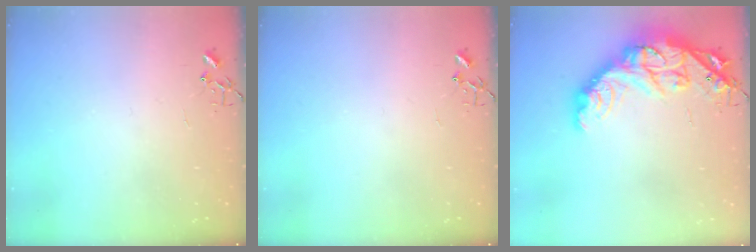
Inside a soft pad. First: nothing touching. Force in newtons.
{"total": 0.0}
{"total": 22.0, "press": 21.9, "slide": 1.6}